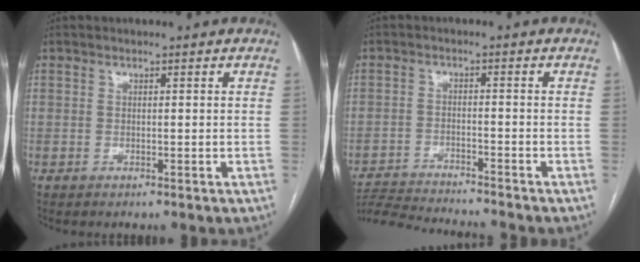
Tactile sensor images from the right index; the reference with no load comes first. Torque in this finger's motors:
{"motor_torque": [-1.83, -0.31, -1.05, -0.21]}